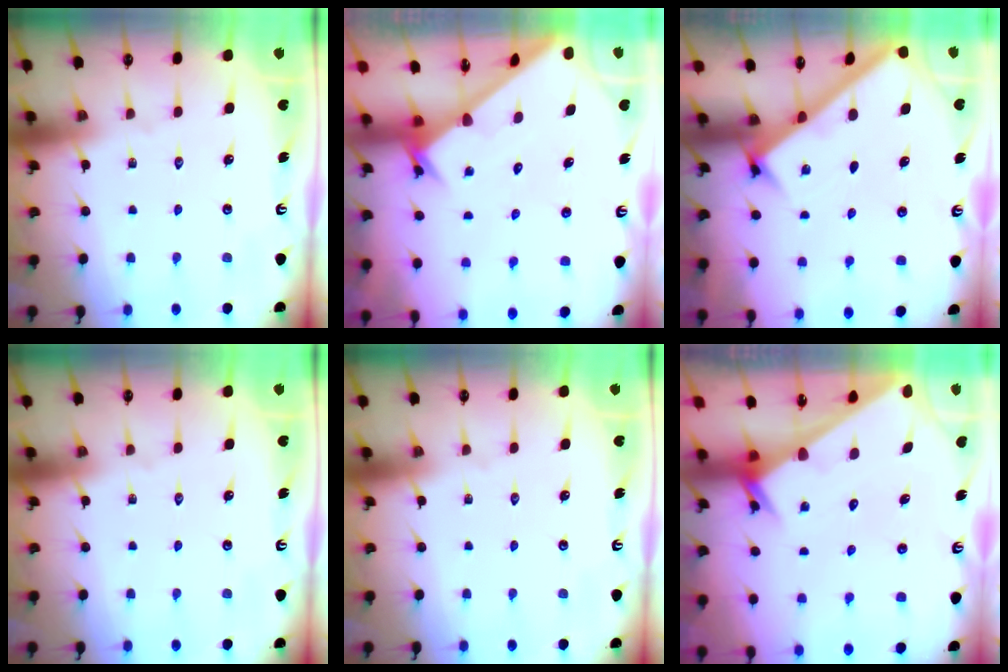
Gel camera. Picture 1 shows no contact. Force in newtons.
{"total": 2.5, "press": 2.5, "slide": 0.2}
{"total": 2.5, "press": 2.5, "slide": 0.3}
{"total": 0.0}
{"total": 0.0}
{"total": 2.1, "press": 2.1, "slide": 0.2}